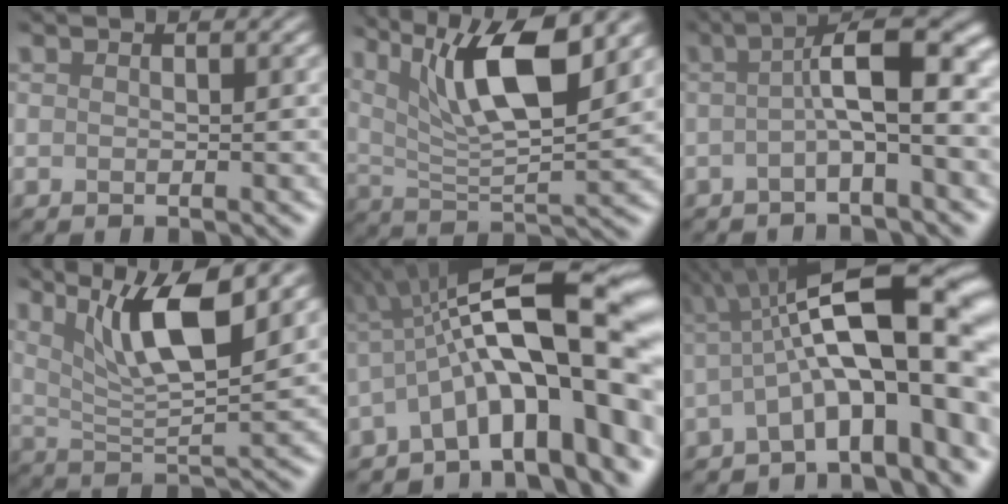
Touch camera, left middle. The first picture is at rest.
{"total": 9.1, "force": [5.4, 2.3, 7.0], "torque": [-0.122, -0.005, 0.090]}
{"total": 5.9, "force": [-0.1, 1.2, 5.7], "torque": [-0.076, 0.028, -0.017]}
{"total": 7.9, "force": [4.9, 1.7, 6.0], "torque": [-0.105, 0.000, 0.085]}
{"total": 14.2, "force": [-0.8, 5.0, 13.2], "torque": [-0.189, 0.034, -0.013]}
{"total": 12.1, "force": [-0.6, 3.6, 11.5], "torque": [-0.184, 0.027, -0.017]}